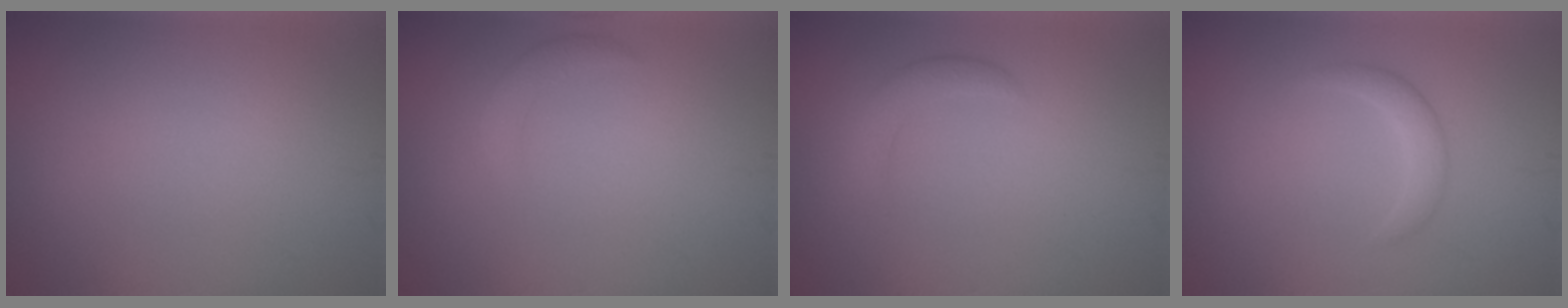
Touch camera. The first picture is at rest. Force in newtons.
{"total": 1.5, "press": 1.5, "slide": 0.1}
{"total": 2.0, "press": 2.0, "slide": 0.1}
{"total": 1.6, "press": 1.6, "slide": 0.2}